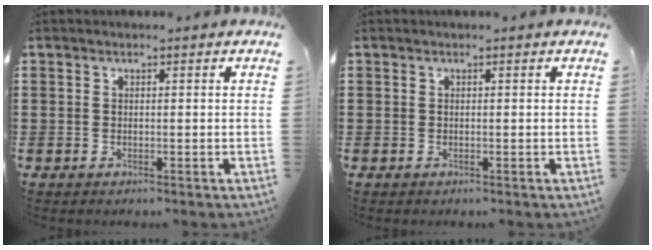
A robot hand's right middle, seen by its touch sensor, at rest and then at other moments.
{"total": 0.0}